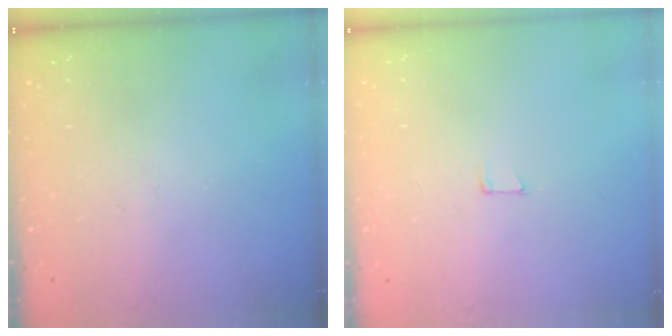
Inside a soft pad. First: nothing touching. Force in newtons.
{"total": 4.3, "press": 4.3, "slide": 0.4}